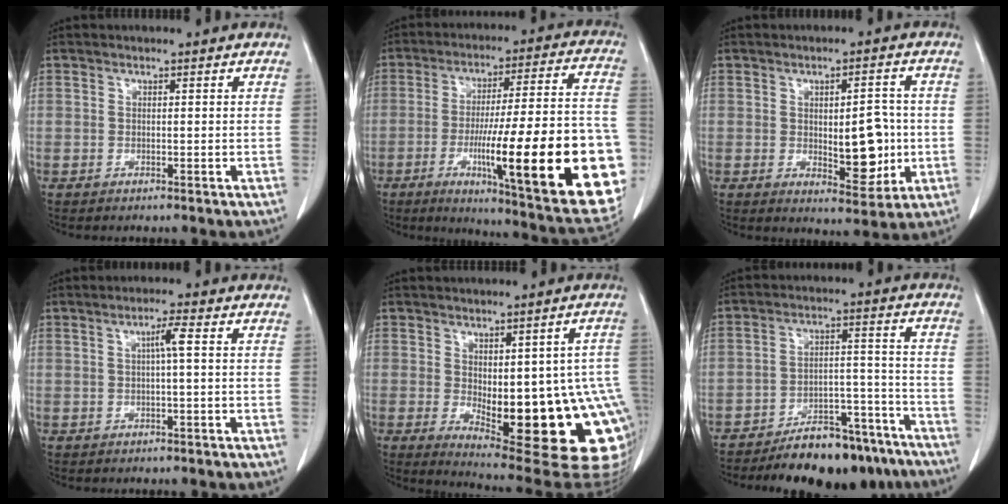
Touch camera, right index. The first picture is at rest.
{"total": 29.5, "force": [-8.5, 3.0, 28.1], "torque": [-0.324, -0.012, -0.124]}
{"total": 8.3, "force": [-0.6, 3.2, 7.6], "torque": [-0.101, -0.004, 0.001]}
{"total": 2.6, "force": [0.5, -0.3, 2.6], "torque": [-0.046, 0.003, 0.008]}
{"total": 20.0, "force": [-4.5, 6.6, 18.3], "torque": [-0.158, 0.004, -0.037]}
{"total": 15.6, "force": [-13.2, 5.4, 6.4], "torque": [-0.066, 0.038, -0.190]}